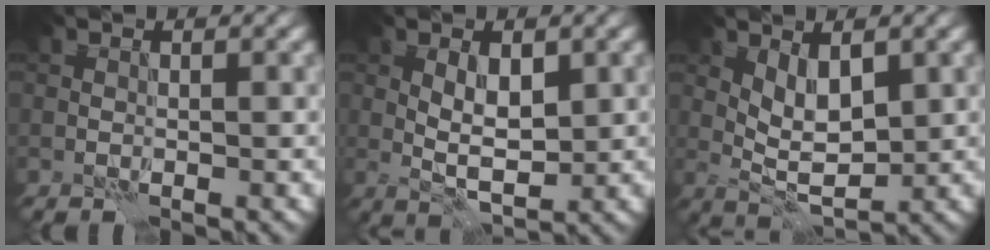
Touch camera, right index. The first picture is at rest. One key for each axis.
{"total": 3.3, "fx": 0.3, "fy": 1.4, "fz": 3.0, "tx": -0.052, "ty": -0.004, "tz": 0.007}
{"total": 3.5, "fx": 0.7, "fy": 1.5, "fz": 3.1, "tx": -0.055, "ty": -0.006, "tz": 0.016}